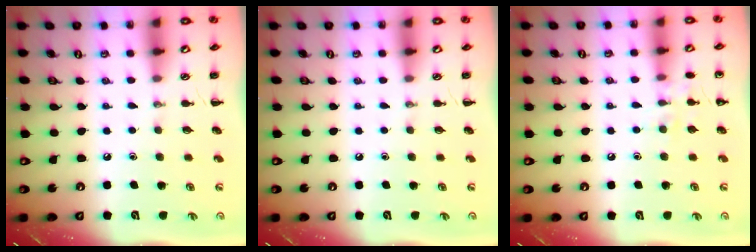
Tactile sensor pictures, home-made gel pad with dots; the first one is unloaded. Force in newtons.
{"total": 0.0}
{"total": 7.4, "press": 7.2, "slide": 1.7}